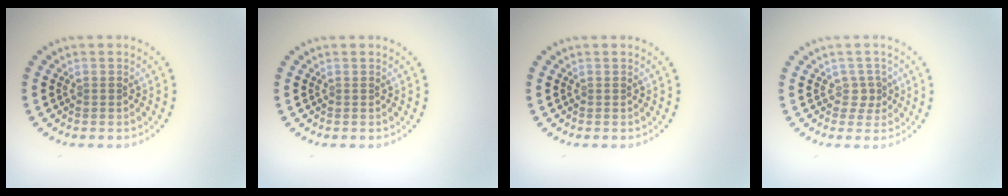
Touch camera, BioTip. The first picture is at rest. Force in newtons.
{"total": 0.0}
{"total": 0.0}
{"total": 1.4, "press": 1.1, "slide": 0.9}